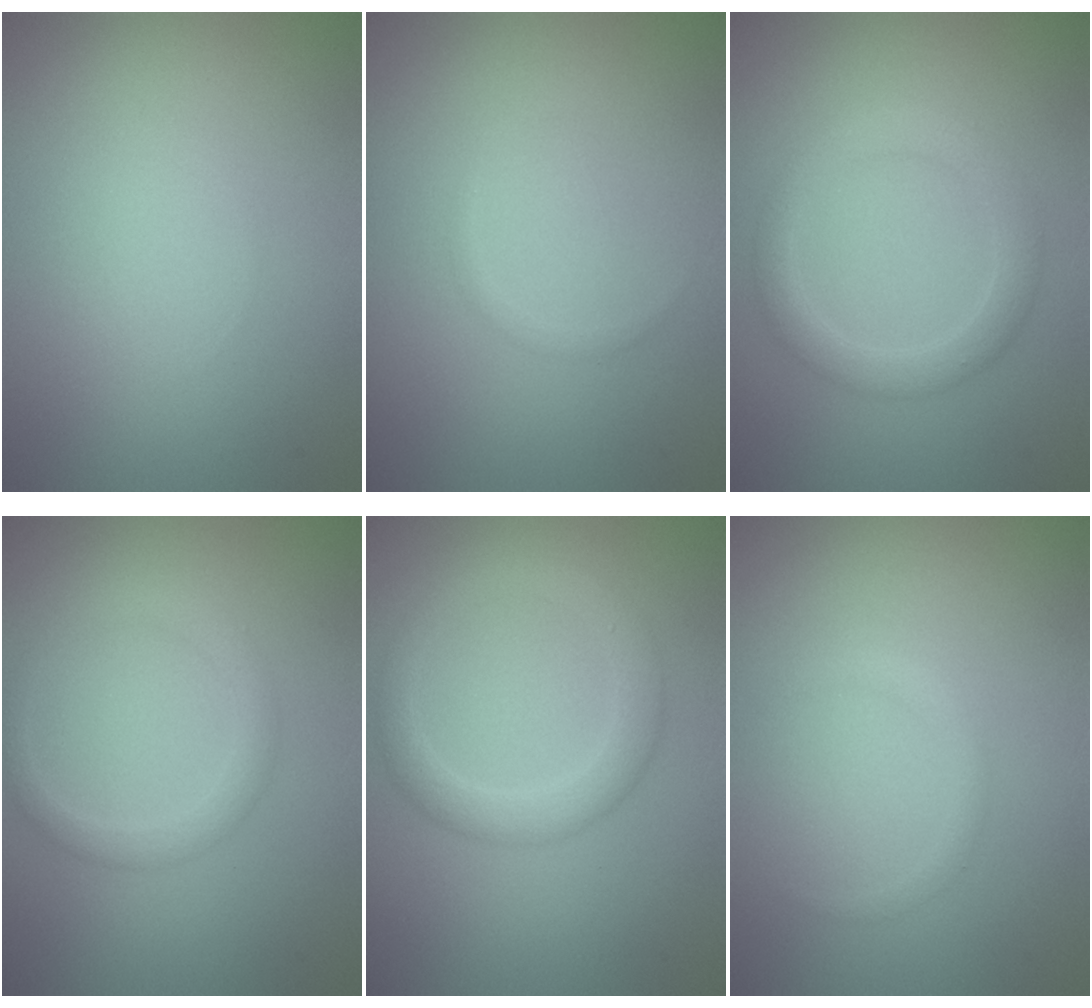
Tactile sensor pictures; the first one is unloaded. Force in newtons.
{"total": 0.5, "press": 0.5, "slide": 0.0}
{"total": 2.9, "press": 2.9, "slide": 0.2}
{"total": 2.1, "press": 2.1, "slide": 0.1}
{"total": 2.9, "press": 2.9, "slide": 0.2}
{"total": 0.9, "press": 0.9, "slide": 0.1}